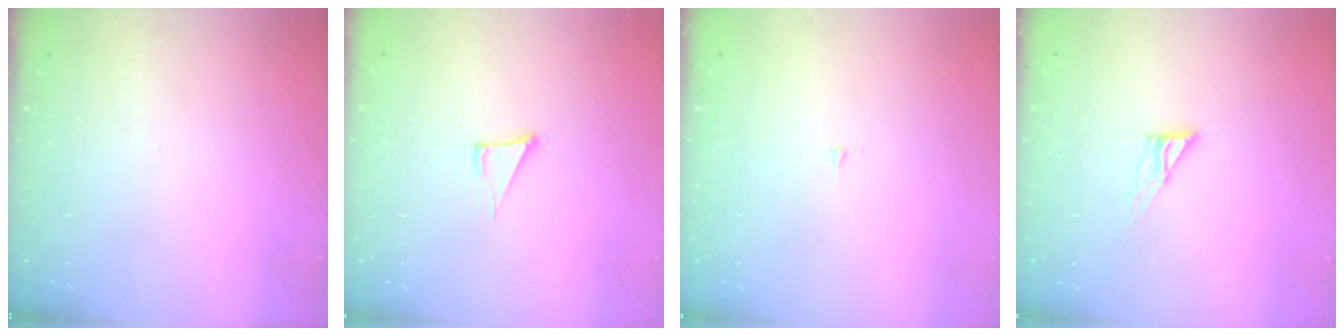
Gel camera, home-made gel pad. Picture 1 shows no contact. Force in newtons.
{"total": 4.8, "press": 3.8, "slide": 2.9}
{"total": 2.7, "press": 2.7, "slide": 0.2}
{"total": 6.7, "press": 6.6, "slide": 0.4}